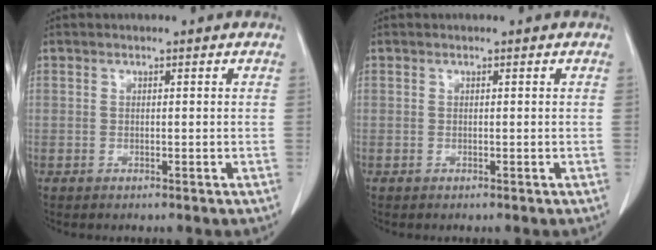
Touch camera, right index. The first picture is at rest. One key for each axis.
{"total": 0.0}